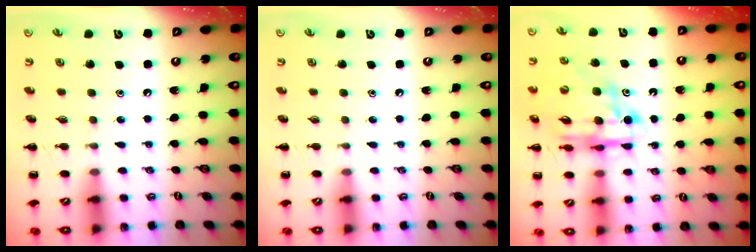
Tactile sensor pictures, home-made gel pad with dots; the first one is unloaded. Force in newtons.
{"total": 0.0}
{"total": 13.4, "press": 12.9, "slide": 3.8}